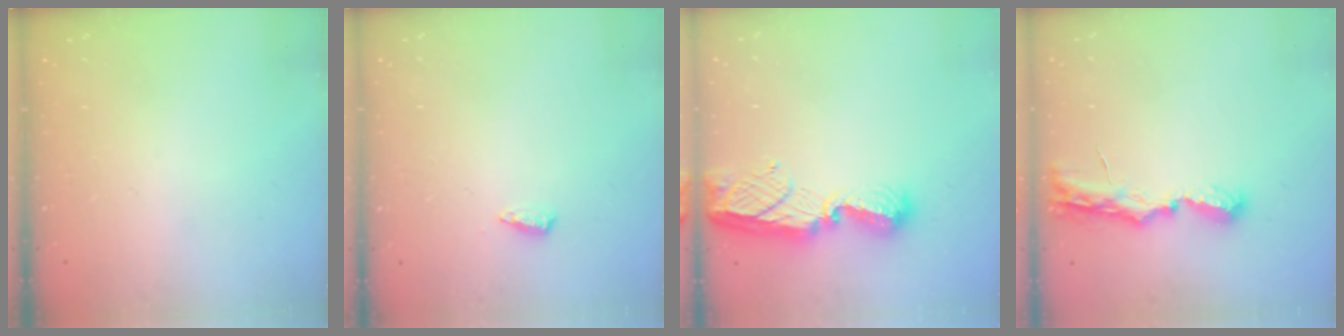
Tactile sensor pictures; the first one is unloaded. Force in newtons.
{"total": 4.9, "press": 4.8, "slide": 1.2}
{"total": 13.5, "press": 13.5, "slide": 0.9}
{"total": 7.5, "press": 7.5, "slide": 0.4}